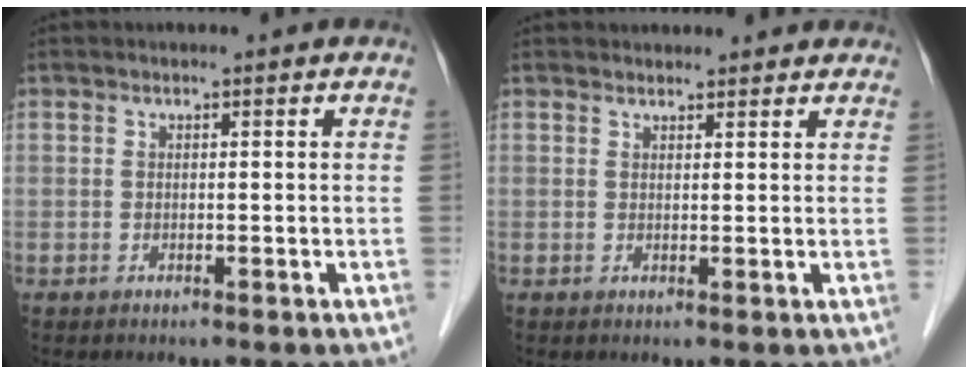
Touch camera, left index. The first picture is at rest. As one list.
[{"total": 4.2, "force": [3.9, 1.4, 0.7], "torque": [-0.004, 0.015, 0.041]}]